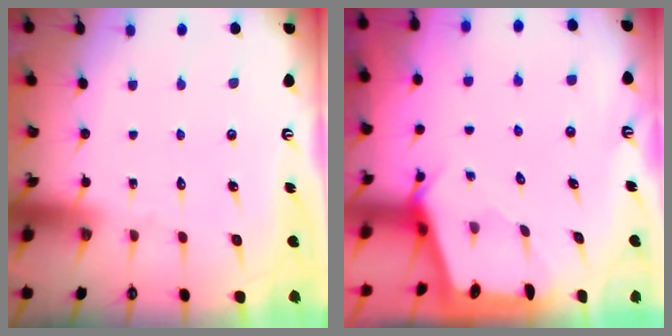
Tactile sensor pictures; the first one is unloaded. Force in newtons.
{"total": 2.5, "press": 2.4, "slide": 0.3}